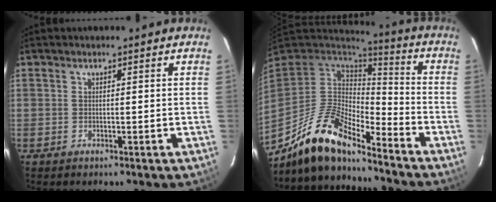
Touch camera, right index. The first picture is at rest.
{"total": 16.1, "force": [-12.6, 4.4, 8.9], "torque": [-0.178, -0.017, -0.239]}